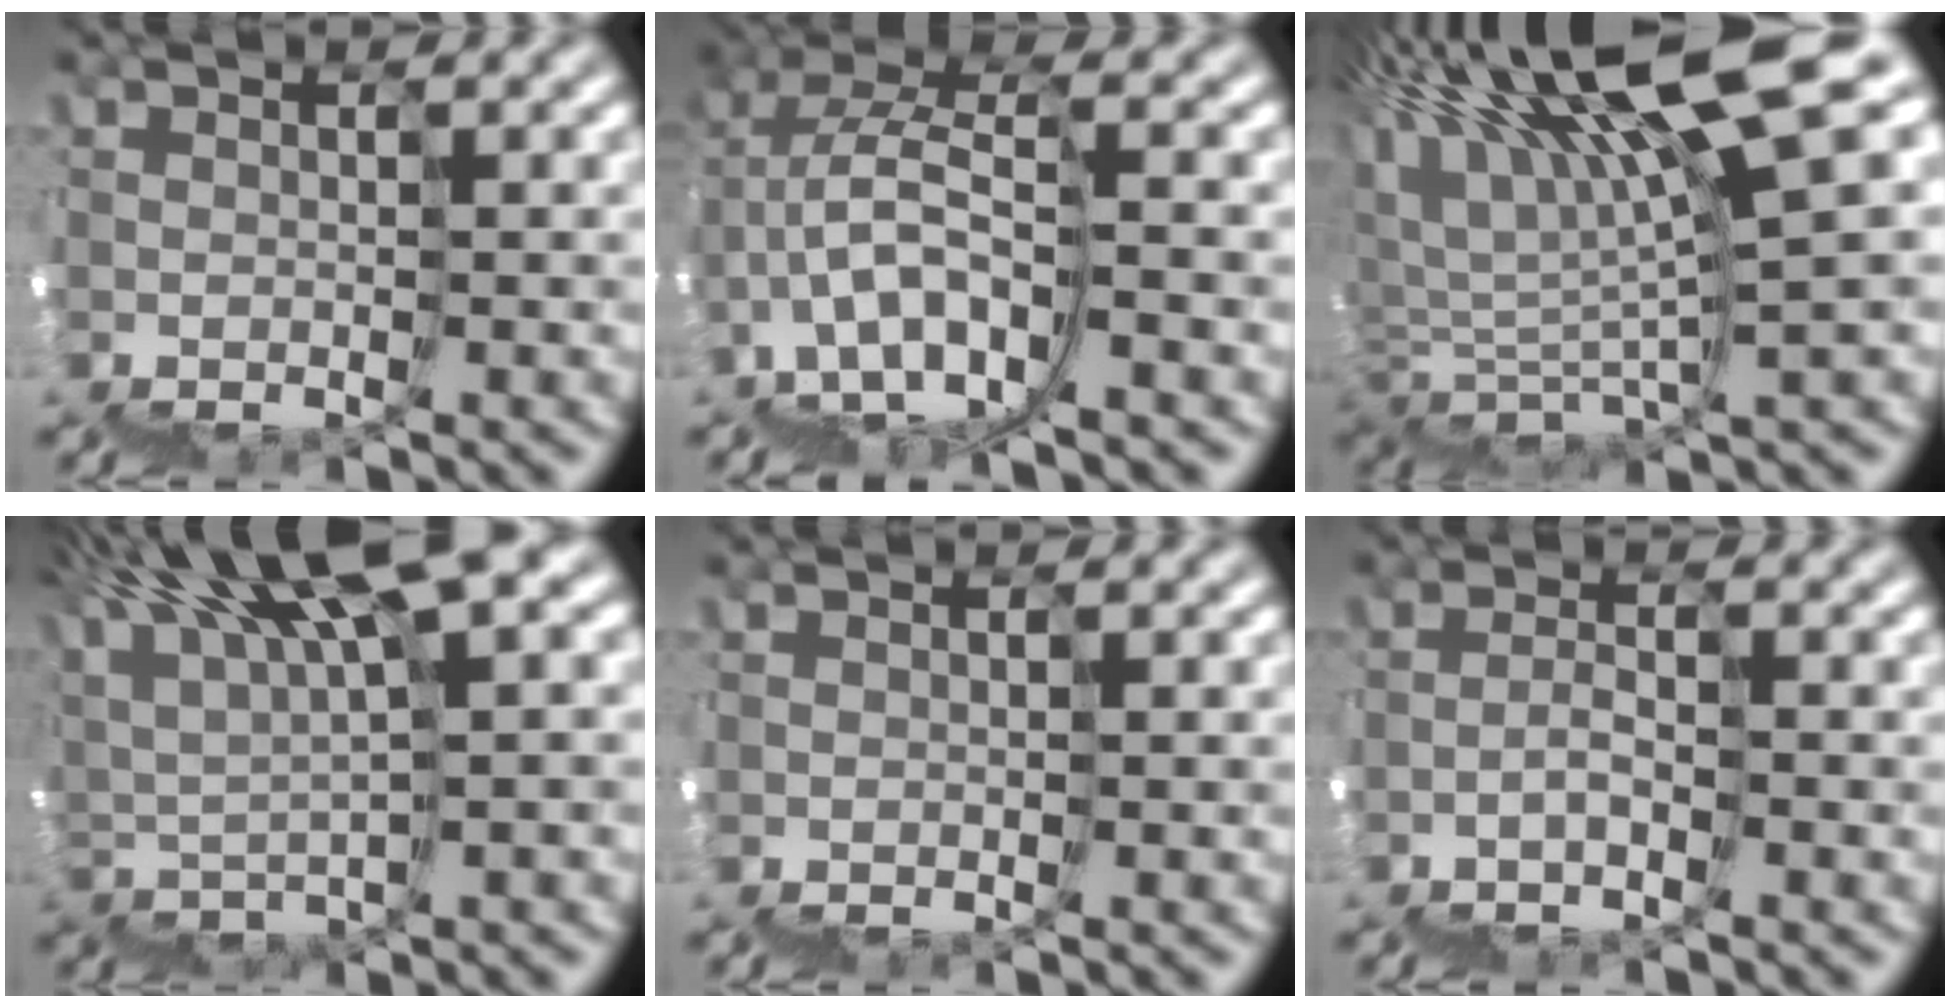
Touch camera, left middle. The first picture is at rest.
{"total": 2.9, "force": [-0.2, 0.8, 2.8], "torque": [-0.062, 0.057, -0.021]}
{"total": 9.7, "force": [7.4, -0.8, 6.2], "torque": [-0.117, 0.053, 0.129]}
{"total": 9.7, "force": [7.8, 0.5, 5.7], "torque": [-0.115, 0.047, 0.136]}
{"total": 0.0}
{"total": 3.1, "force": [0.3, -1.7, -2.7], "torque": [0.041, 0.021, -0.004]}